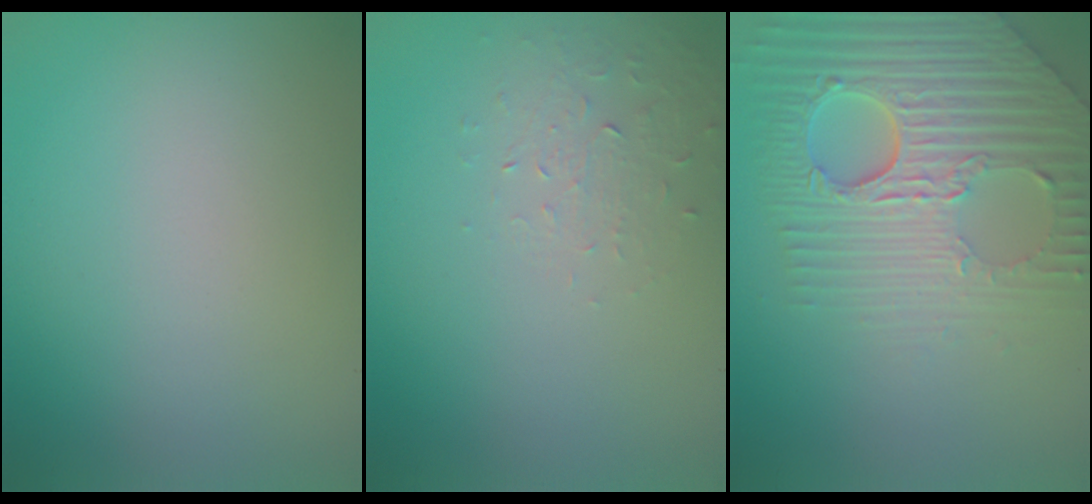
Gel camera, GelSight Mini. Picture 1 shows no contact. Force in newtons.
{"total": 1.3, "press": 0.6, "slide": 1.2}
{"total": 8.3, "press": 6.2, "slide": 5.6}